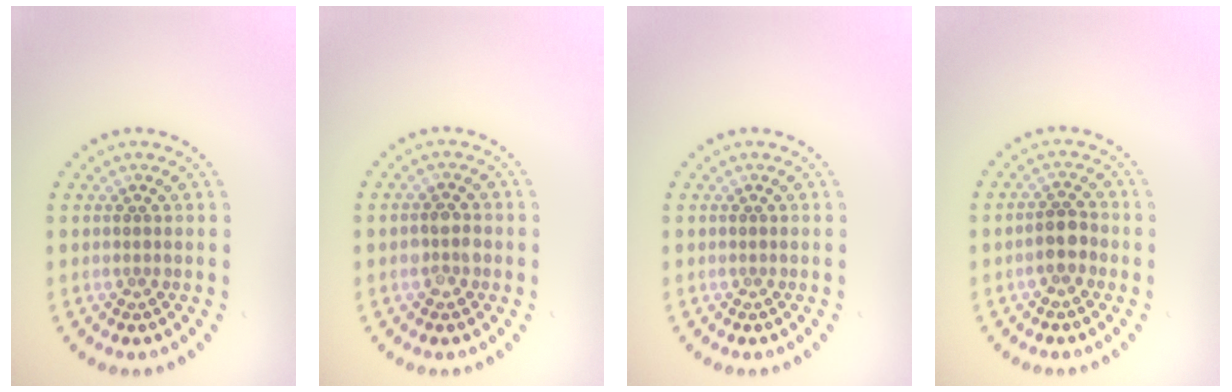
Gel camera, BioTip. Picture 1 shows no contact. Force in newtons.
{"total": 2.1, "press": 2.0, "slide": 0.4}
{"total": 0.0}
{"total": 2.3, "press": 2.1, "slide": 0.8}